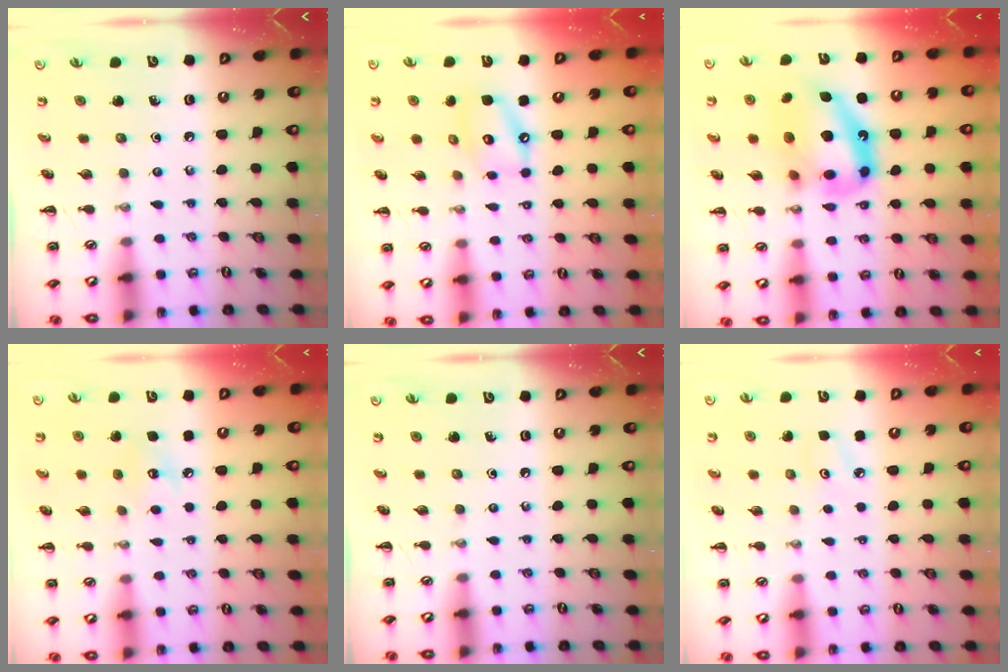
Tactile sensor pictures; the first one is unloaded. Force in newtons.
{"total": 9.9, "press": 9.8, "slide": 1.8}
{"total": 16.5, "press": 15.9, "slide": 4.4}
{"total": 6.0, "press": 5.8, "slide": 1.6}
{"total": 0.0}
{"total": 4.3, "press": 4.1, "slide": 1.3}